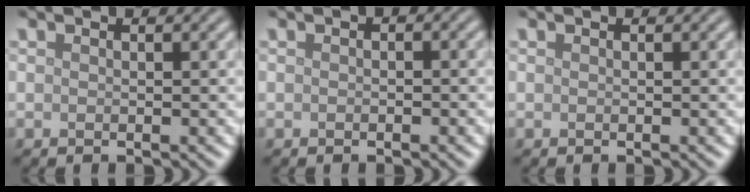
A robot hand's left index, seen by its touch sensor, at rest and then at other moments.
{"total": 0.9, "force": [0.0, 0.5, 0.8], "torque": [-0.010, 0.002, 0.001]}
{"total": 0.0}